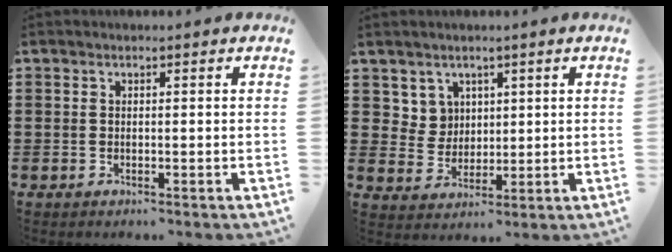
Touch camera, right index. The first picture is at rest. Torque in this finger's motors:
{"motor_torque": [-0.08, 0.20, 0.02, -0.01]}